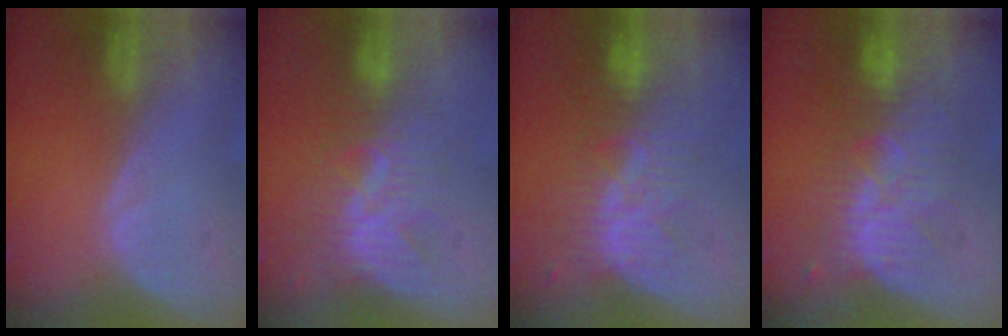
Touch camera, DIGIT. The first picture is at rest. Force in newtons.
{"total": 8.9, "press": 7.6, "slide": 4.5}
{"total": 8.1, "press": 7.5, "slide": 3.1}
{"total": 8.7, "press": 8.7, "slide": 0.8}